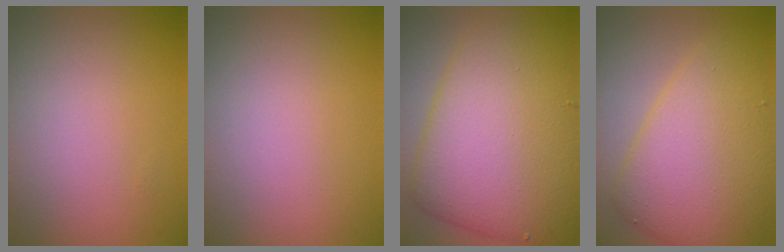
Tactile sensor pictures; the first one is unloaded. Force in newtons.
{"total": 0.0}
{"total": 11.1, "press": 11.1, "slide": 0.2}
{"total": 7.8, "press": 7.8, "slide": 0.2}